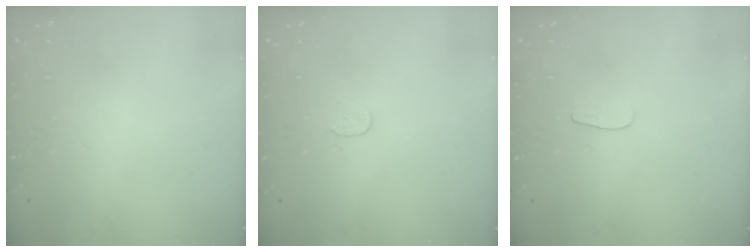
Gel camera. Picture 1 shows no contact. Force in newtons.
{"total": 3.7, "press": 3.7, "slide": 0.3}
{"total": 3.6, "press": 3.6, "slide": 0.4}